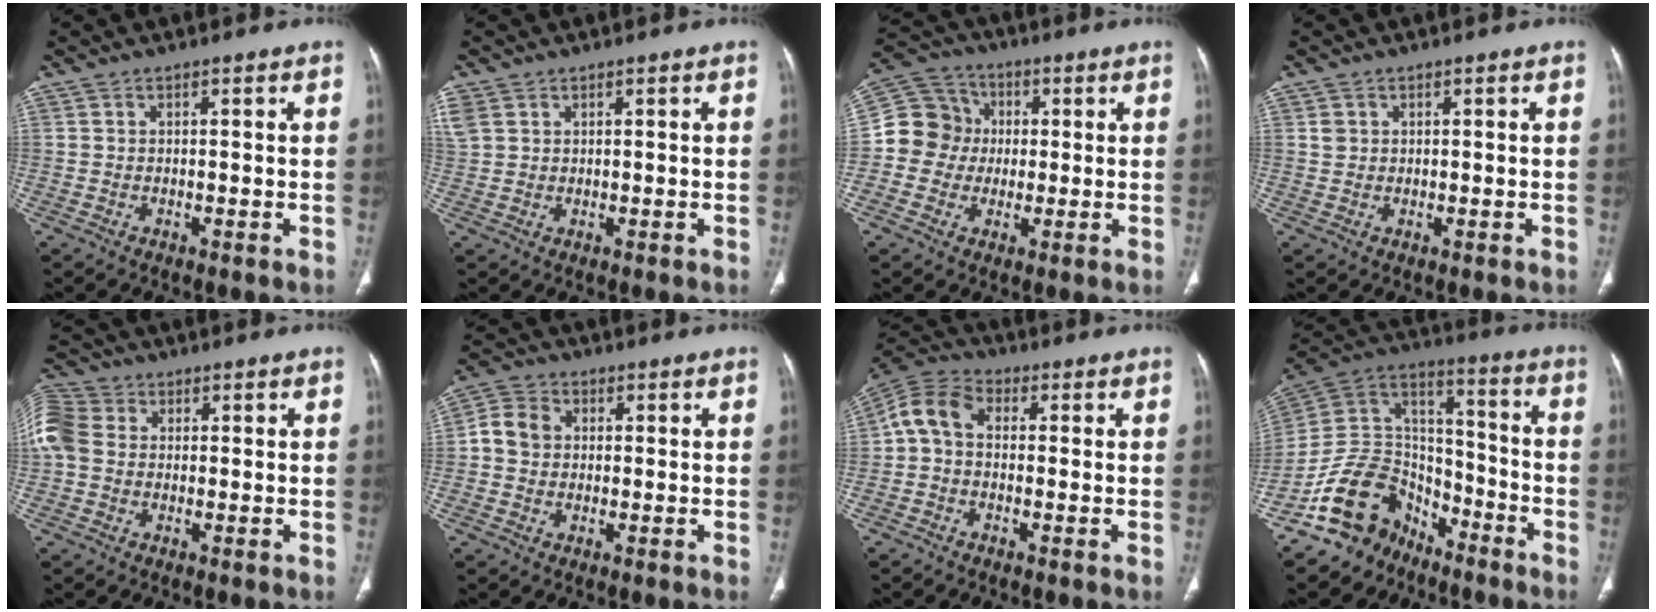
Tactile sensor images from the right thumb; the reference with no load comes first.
{"total": 5.1, "force": [2.1, 4.1, 2.1], "torque": [-0.067, 0.014, 0.054]}
{"total": 10.7, "force": [0.0, 10.1, 3.6], "torque": [-0.045, 0.027, -0.008]}
{"total": 1.5, "force": [0.6, 1.3, 0.4], "torque": [0.002, 0.003, 0.012]}
{"total": 10.5, "force": [1.0, 8.6, 5.9], "torque": [-0.150, 0.029, 0.016]}
{"total": 5.8, "force": [0.3, 5.1, 2.8], "torque": [-0.045, 0.016, -0.003]}
{"total": 7.6, "force": [0.0, 5.5, 5.3], "torque": [-0.095, 0.024, -0.015]}
{"total": 15.4, "force": [-10.6, 10.2, 4.6], "torque": [-0.048, 0.110, -0.195]}